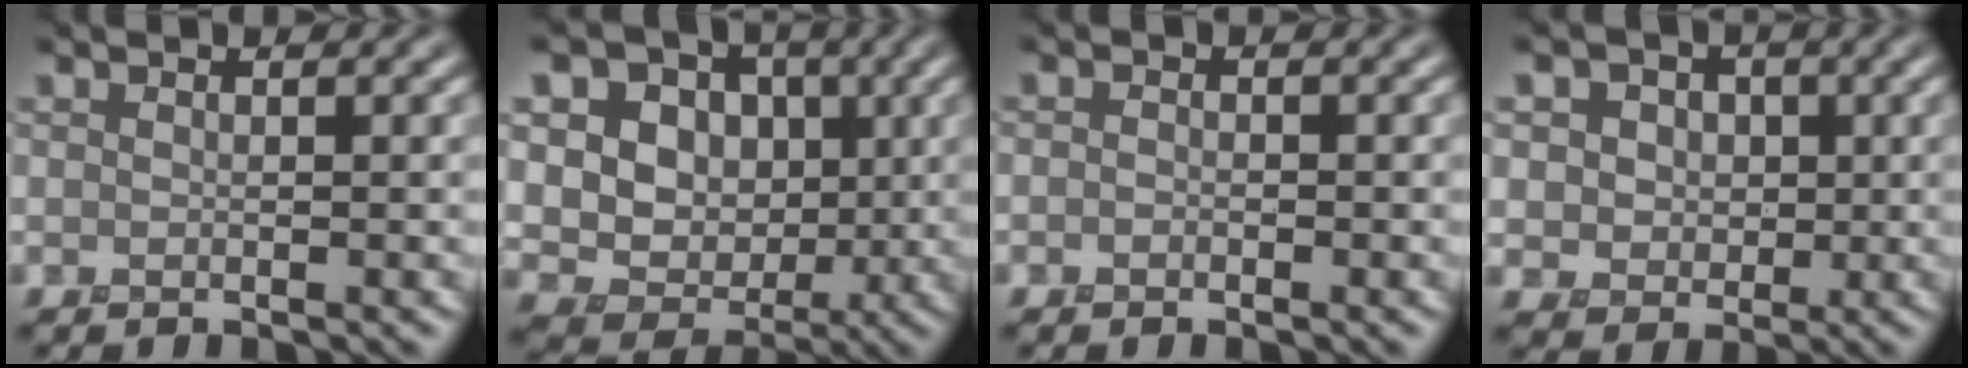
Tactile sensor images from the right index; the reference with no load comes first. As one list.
[{"total": 13.5, "force": [2.4, 11.7, 6.3], "torque": [-0.142, 0.037, 0.025]}, {"total": 0.8, "force": [-0.6, 0.5, 0.1], "torque": [-0.001, -0.005, -0.016]}, {"total": 5.3, "force": [1.5, 4.6, 2.0], "torque": [-0.035, 0.007, 0.013]}]